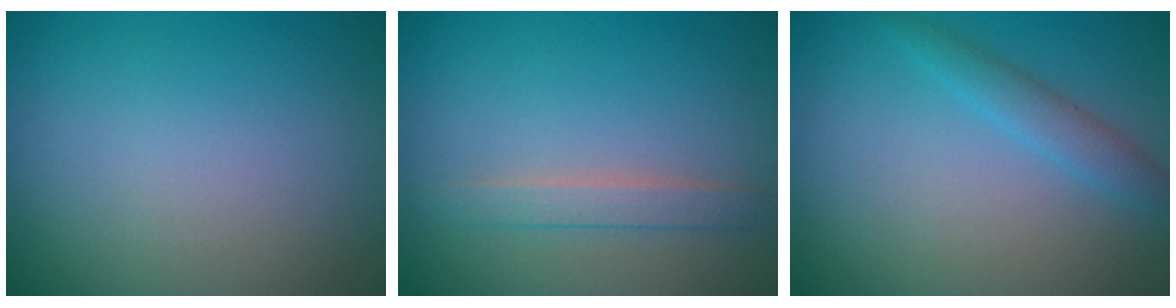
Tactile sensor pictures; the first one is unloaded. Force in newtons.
{"total": 1.8, "press": 1.8, "slide": 0.2}
{"total": 2.0, "press": 2.0, "slide": 0.2}